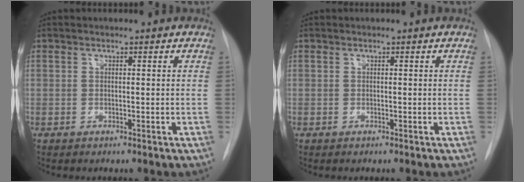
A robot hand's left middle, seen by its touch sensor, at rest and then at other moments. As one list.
[{"total": 0.0}]